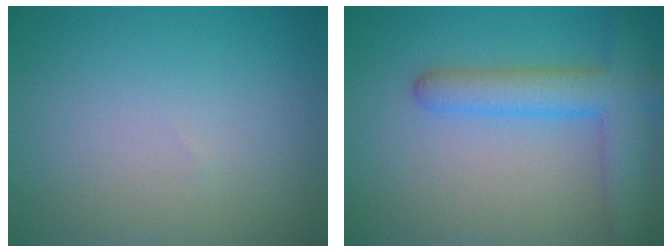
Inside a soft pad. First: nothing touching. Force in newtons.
{"total": 5.3, "press": 5.3, "slide": 0.2}